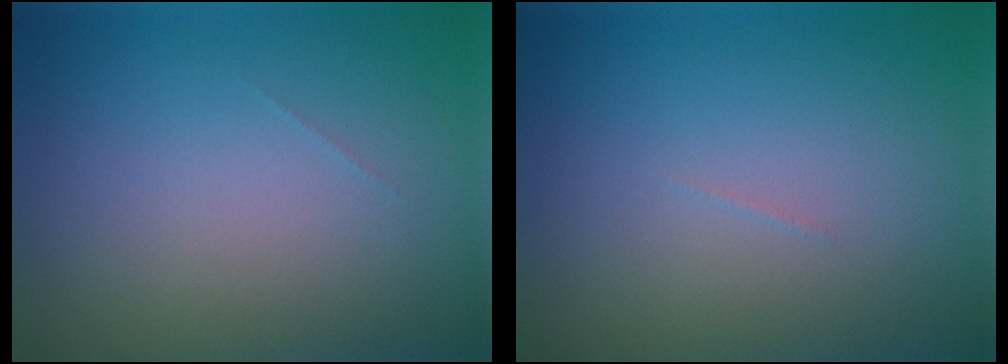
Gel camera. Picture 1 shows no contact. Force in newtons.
{"total": 0.0}